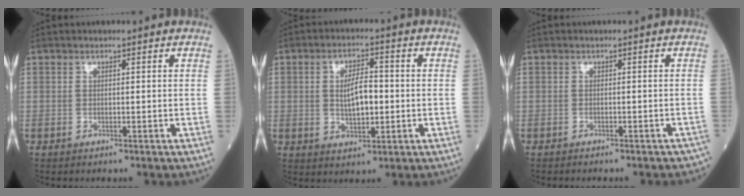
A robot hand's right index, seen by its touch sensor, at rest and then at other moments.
{"total": 6.2, "force": [0.0, 2.4, 5.7], "torque": [-0.103, 0.003, 0.002]}
{"total": 7.1, "force": [-6.3, 2.2, 2.5], "torque": [-0.021, -0.006, -0.064]}